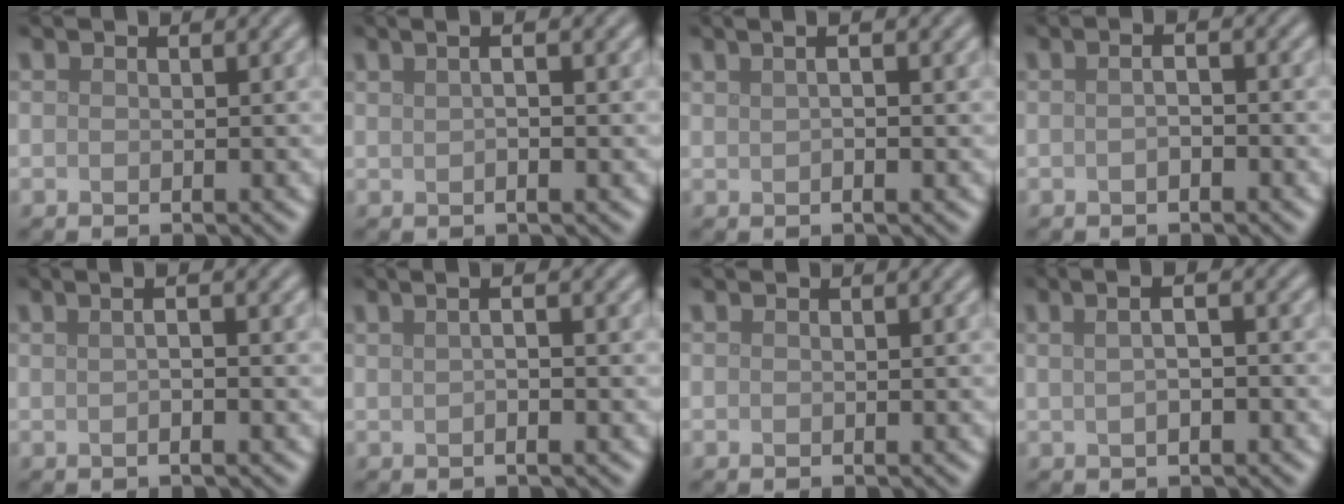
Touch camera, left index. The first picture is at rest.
{"total": 3.5, "force": [1.2, 1.5, 2.9], "torque": [-0.023, 0.022, -0.003]}
{"total": 3.1, "force": [1.2, 1.3, 2.6], "torque": [-0.027, 0.016, 0.002]}
{"total": 1.6, "force": [0.0, 0.6, 1.5], "torque": [-0.013, -0.004, -0.012]}
{"total": 3.6, "force": [0.9, 1.6, 3.2], "torque": [-0.018, 0.016, -0.011]}
{"total": 4.0, "force": [1.1, 1.8, 3.4], "torque": [-0.022, 0.023, -0.009]}
{"total": 0.0}
{"total": 5.1, "force": [1.6, 2.5, 4.1], "torque": [-0.045, 0.036, -0.006]}